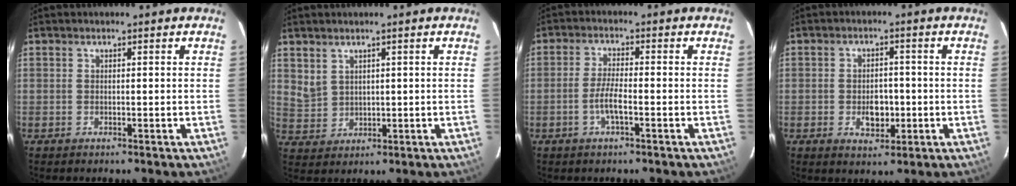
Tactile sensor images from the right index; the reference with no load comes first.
{"total": 3.9, "force": [2.5, 2.7, 1.1], "torque": [-0.019, 0.004, 0.066]}
{"total": 4.2, "force": [-1.7, 0.7, 3.7], "torque": [-0.078, -0.001, -0.033]}
{"total": 5.1, "force": [-1.2, 3.7, 3.3], "torque": [-0.057, 0.001, -0.011]}